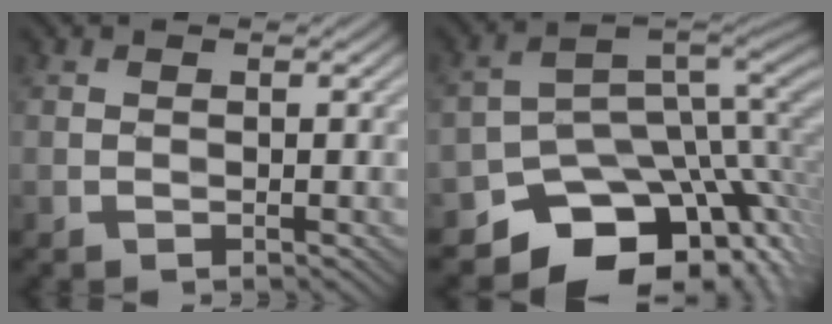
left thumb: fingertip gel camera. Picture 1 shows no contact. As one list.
[{"total": 13.3, "force": [-7.2, 8.8, 6.9], "torque": [-0.112, -0.027, -0.102]}]